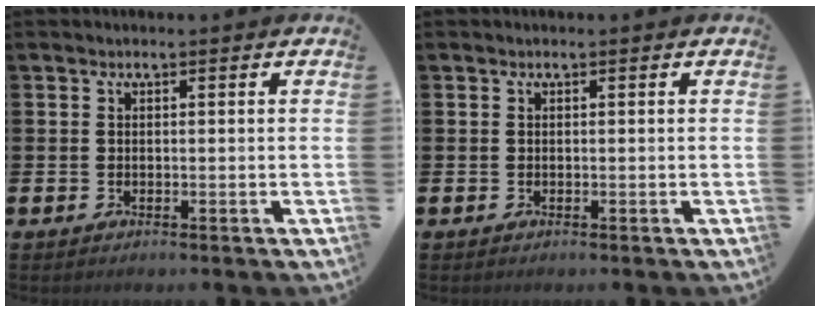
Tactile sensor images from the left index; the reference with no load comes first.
{"total": 0.0}